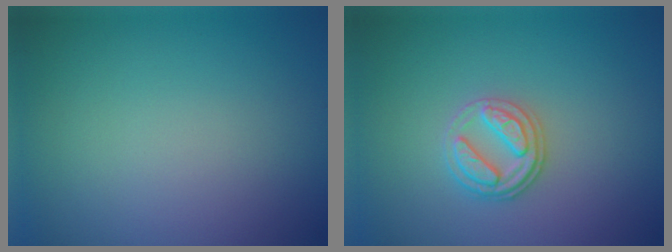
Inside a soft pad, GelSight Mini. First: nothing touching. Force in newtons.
{"total": 2.7, "press": 2.6, "slide": 0.8}